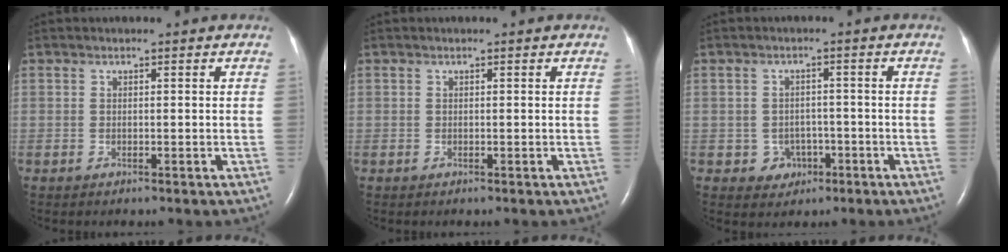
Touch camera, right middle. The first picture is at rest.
{"total": 0.0}
{"total": 3.3, "force": [-1.3, 3.0, 0.6], "torque": [-0.003, 0.011, -0.009]}